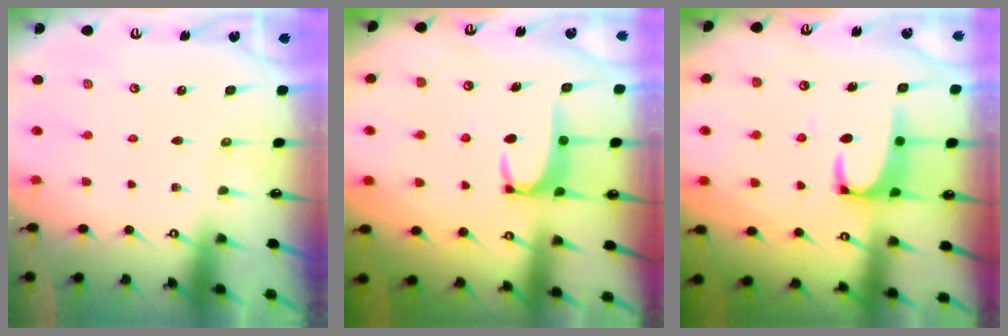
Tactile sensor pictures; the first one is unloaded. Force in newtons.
{"total": 3.1, "press": 3.1, "slide": 0.3}
{"total": 2.1, "press": 1.9, "slide": 1.0}